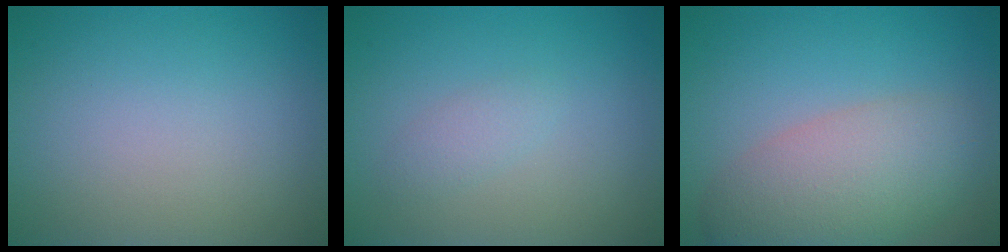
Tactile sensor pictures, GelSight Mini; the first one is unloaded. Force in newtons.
{"total": 1.2, "press": 1.1, "slide": 0.1}
{"total": 6.6, "press": 6.6, "slide": 0.5}